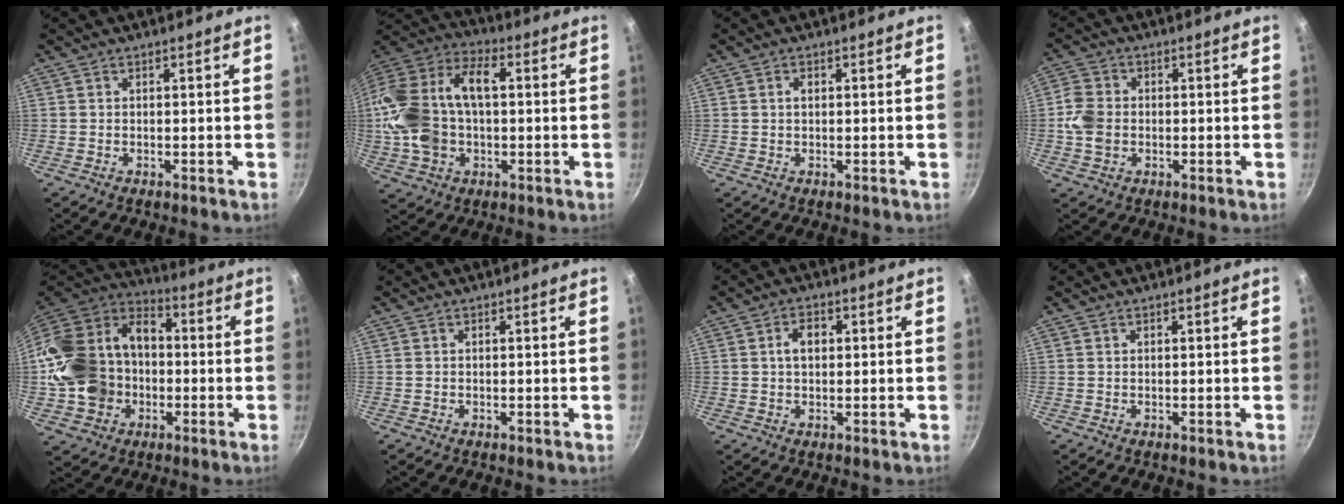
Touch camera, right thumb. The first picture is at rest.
{"total": 21.9, "force": [0.4, 14.4, 16.6], "torque": [-0.332, 0.046, 0.000]}
{"total": 1.3, "force": [0.3, 0.8, 1.0], "torque": [-0.017, 0.003, 0.004]}
{"total": 5.9, "force": [-0.7, 4.7, 3.4], "torque": [-0.061, 0.007, -0.021]}
{"total": 23.5, "force": [-2.7, 18.7, 13.9], "torque": [-0.263, 0.056, -0.044]}
{"total": 0.0}
{"total": 4.1, "force": [0.7, 2.7, 3.0], "torque": [-0.036, 0.009, 0.009]}
{"total": 0.0}